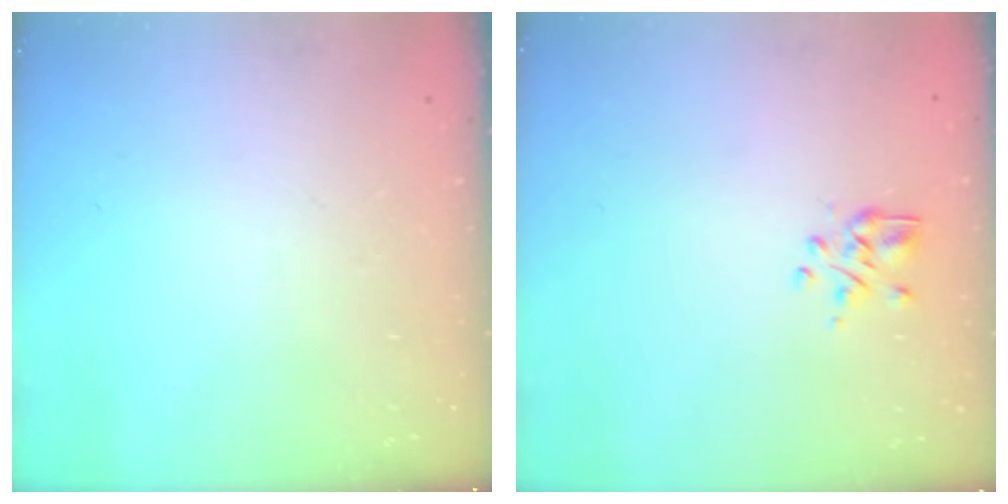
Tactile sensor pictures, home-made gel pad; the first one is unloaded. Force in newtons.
{"total": 2.9, "press": 2.7, "slide": 1.1}